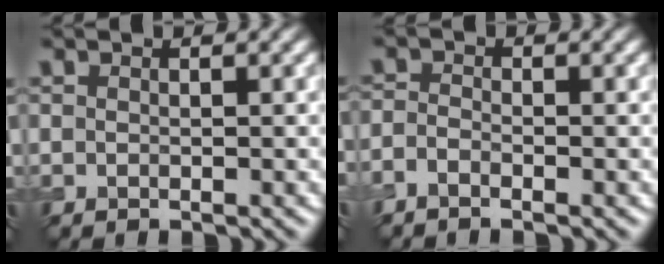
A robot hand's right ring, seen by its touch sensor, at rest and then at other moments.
{"total": 1.4, "force": [-1.1, 0.6, 0.8], "torque": [-0.019, -0.002, -0.029]}